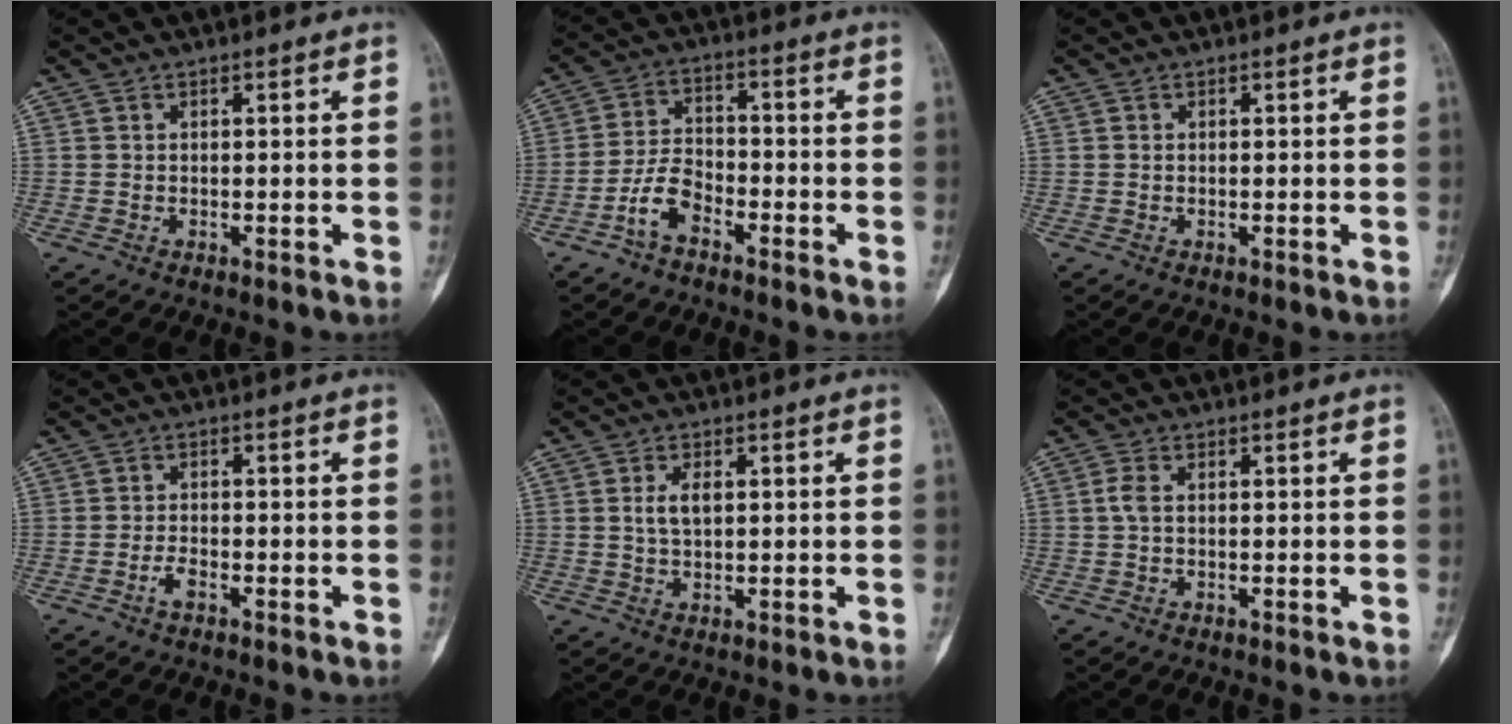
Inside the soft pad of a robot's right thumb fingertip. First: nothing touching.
{"total": 6.2, "force": [-3.8, 3.1, 3.8], "torque": [-0.070, 0.032, -0.079]}
{"total": 0.0}
{"total": 2.2, "force": [-1.3, 0.9, 1.5], "torque": [-0.031, 0.008, -0.028]}
{"total": 3.5, "force": [0.7, 1.7, 2.9], "torque": [-0.058, 0.001, 0.013]}
{"total": 2.1, "force": [0.2, 1.1, 1.8], "torque": [-0.045, 0.006, 0.003]}